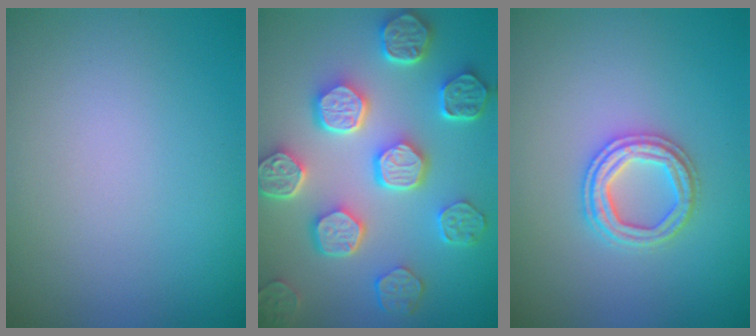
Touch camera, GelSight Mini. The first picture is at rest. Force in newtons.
{"total": 7.8, "press": 6.1, "slide": 4.9}
{"total": 2.7, "press": 2.6, "slide": 0.7}